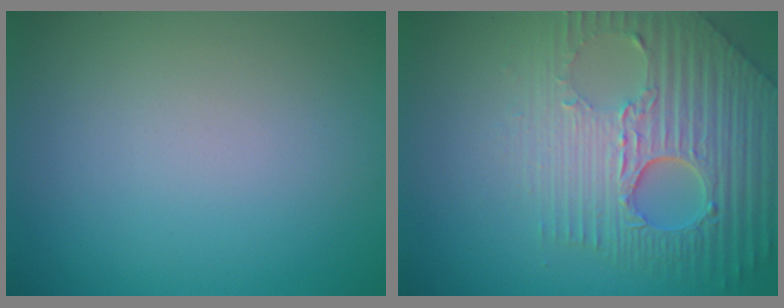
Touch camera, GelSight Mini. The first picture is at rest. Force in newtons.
{"total": 8.4, "press": 5.8, "slide": 6.1}